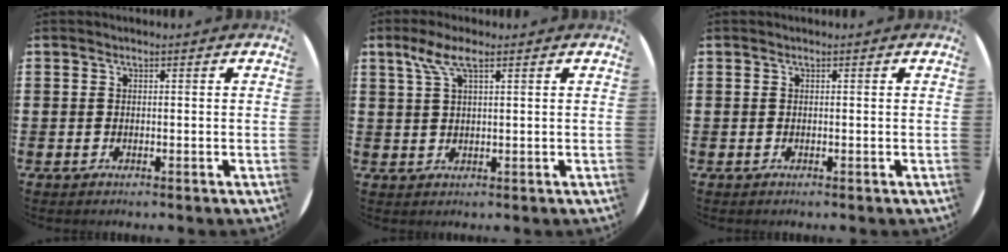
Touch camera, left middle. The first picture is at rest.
{"total": 4.2, "force": [2.4, 1.0, 3.4], "torque": [-0.072, 0.008, 0.040]}
{"total": 0.0}